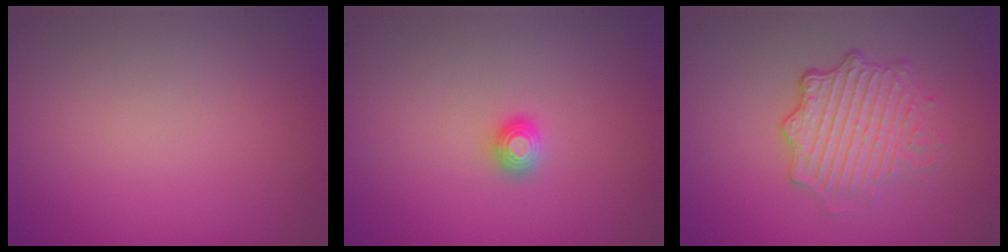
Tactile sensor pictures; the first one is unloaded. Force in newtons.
{"total": 0.9, "press": 0.9, "slide": 0.0}
{"total": 4.9, "press": 3.5, "slide": 3.4}